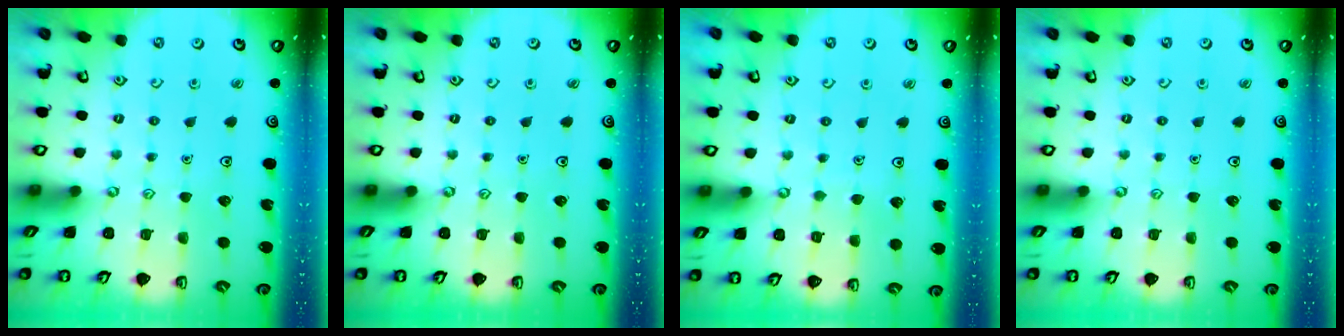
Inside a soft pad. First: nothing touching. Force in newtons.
{"total": 0.0}
{"total": 2.5, "press": 2.5, "slide": 0.3}
{"total": 0.0}